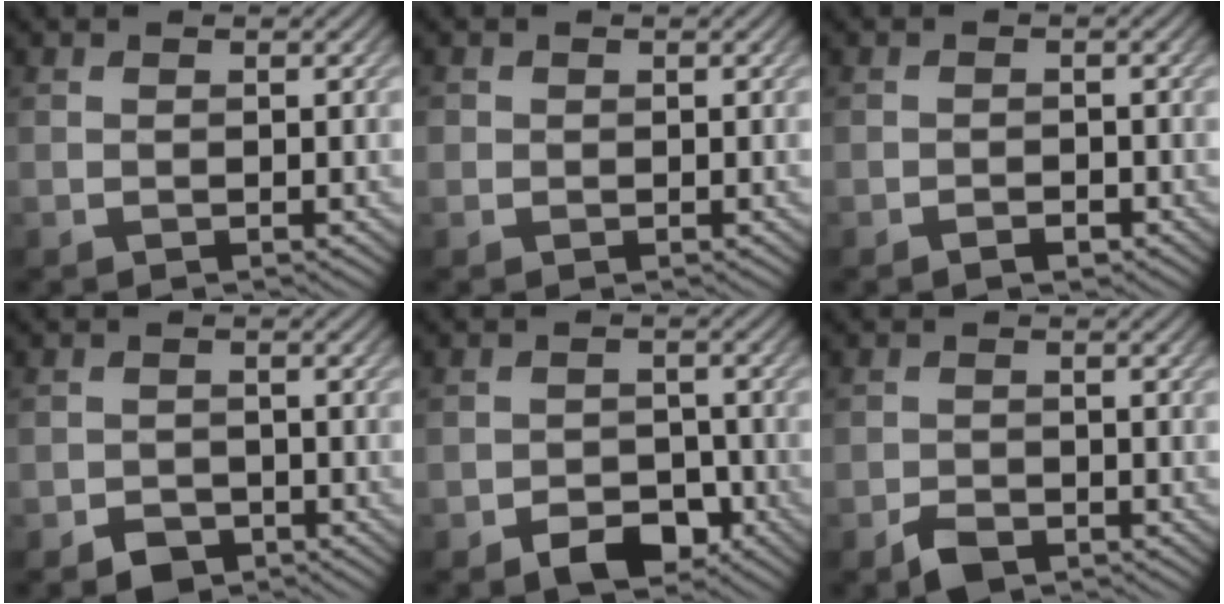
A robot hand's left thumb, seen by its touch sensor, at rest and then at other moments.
{"total": 0.8, "force": [0.1, 0.8, 0.1], "torque": [-0.001, -0.002, 0.000]}
{"total": 1.4, "force": [-0.9, 0.6, 0.8], "torque": [-0.012, 0.000, -0.017]}
{"total": 2.6, "force": [-1.8, 1.6, 0.9], "torque": [-0.012, -0.003, -0.038]}
{"total": 4.6, "force": [-2.7, 2.8, 2.4], "torque": [-0.032, -0.003, -0.052]}
{"total": 2.7, "force": [-1.9, 1.3, 1.3], "torque": [-0.025, -0.003, -0.040]}